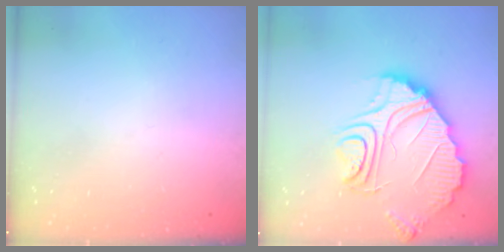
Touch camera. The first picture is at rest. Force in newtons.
{"total": 13.6, "press": 13.6, "slide": 1.2}